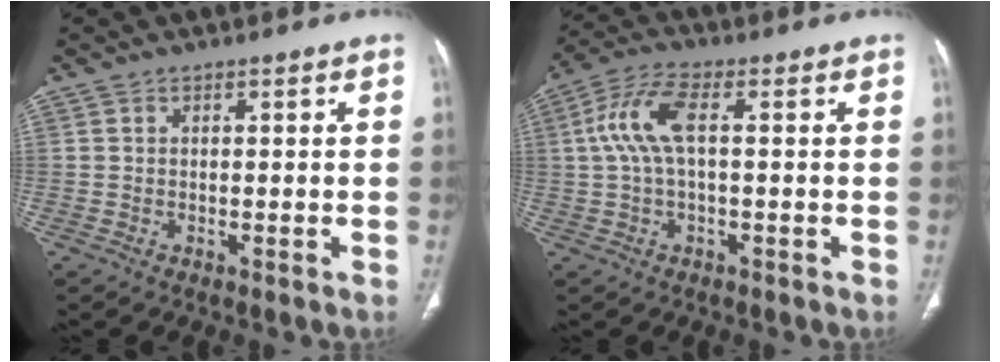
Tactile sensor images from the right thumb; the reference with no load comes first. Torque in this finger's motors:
{"motor_torque": [0.99, 2.04, 1.03, -0.55, 0.13]}